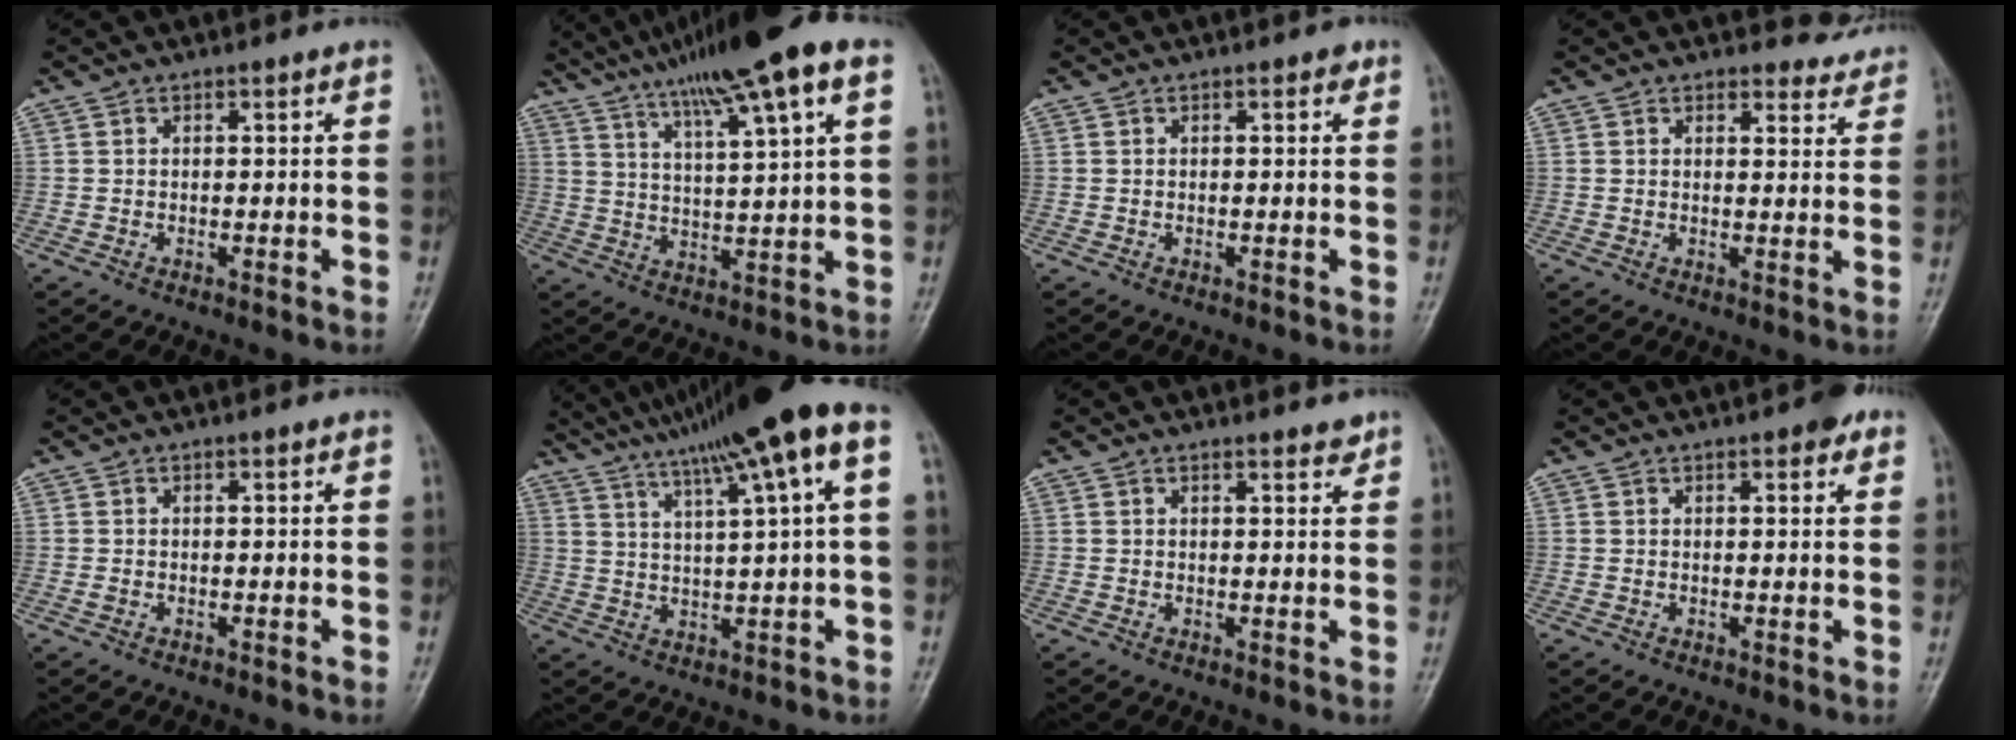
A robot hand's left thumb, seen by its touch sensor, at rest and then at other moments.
{"total": 16.4, "force": [9.8, 1.3, 13.1], "torque": [-0.212, -0.005, 0.158]}
{"total": 1.0, "force": [0.5, 0.6, 0.6], "torque": [-0.001, 0.000, 0.001]}
{"total": 4.2, "force": [3.9, 1.5, -0.3], "torque": [0.028, -0.032, 0.035]}
{"total": 0.7, "force": [0.1, 0.4, 0.5], "torque": [-0.008, 0.004, 0.003]}
{"total": 16.3, "force": [8.6, 0.8, 13.9], "torque": [-0.218, 0.017, 0.130]}
{"total": 2.2, "force": [1.9, 0.7, 0.9], "torque": [-0.002, -0.013, 0.024]}
{"total": 3.7, "force": [2.1, 1.4, 2.7], "torque": [-0.027, -0.004, 0.022]}